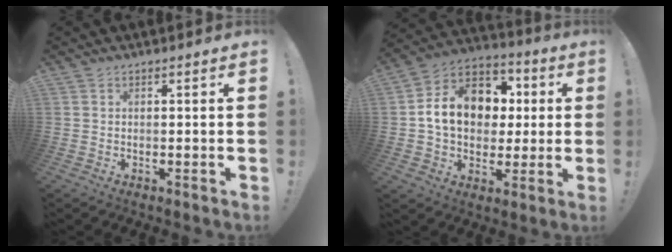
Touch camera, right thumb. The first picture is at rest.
{"total": 16.4, "force": [2.4, 12.9, 9.9], "torque": [-0.137, 0.009, 0.055]}